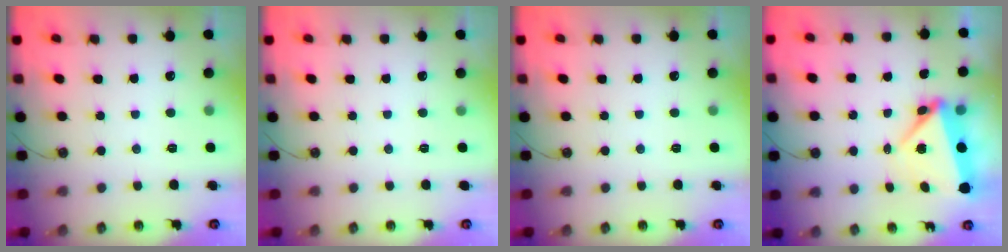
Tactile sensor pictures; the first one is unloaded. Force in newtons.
{"total": 1.5, "press": 0.5, "slide": 1.4}
{"total": 0.0}
{"total": 6.3, "press": 6.0, "slide": 1.9}